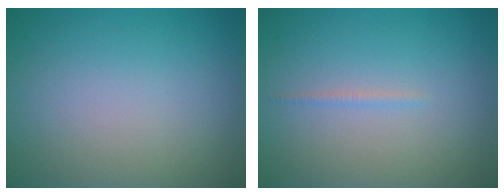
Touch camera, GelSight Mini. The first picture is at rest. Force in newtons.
{"total": 0.6, "press": 0.6, "slide": 0.1}